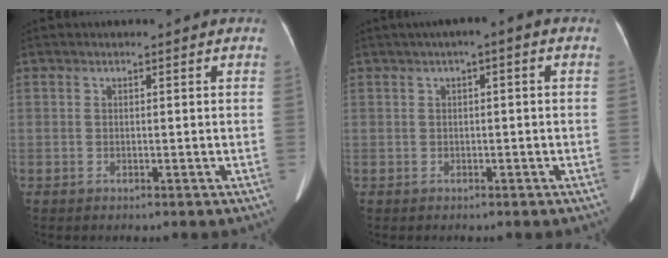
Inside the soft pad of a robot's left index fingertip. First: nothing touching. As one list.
[{"total": 2.2, "force": [0.4, 0.3, 2.2], "torque": [-0.027, 0.016, 0.003]}]